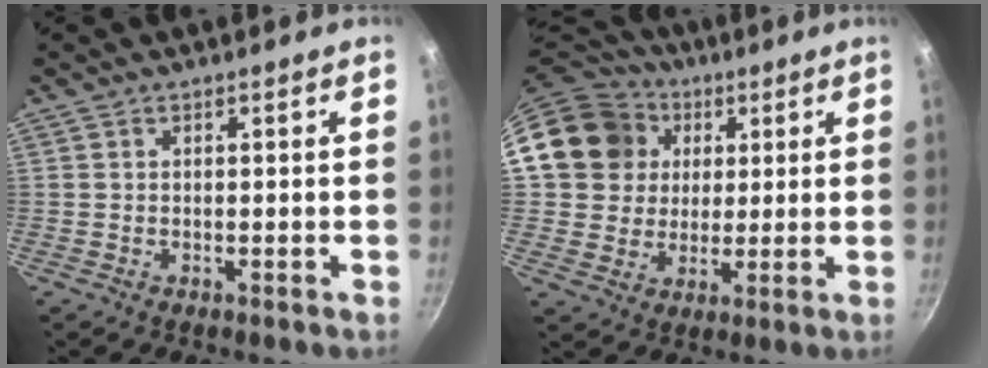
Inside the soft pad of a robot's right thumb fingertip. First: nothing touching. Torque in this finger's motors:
{"motor_torque": [0.41, 0.42, 0.32, -0.24, 0.09]}